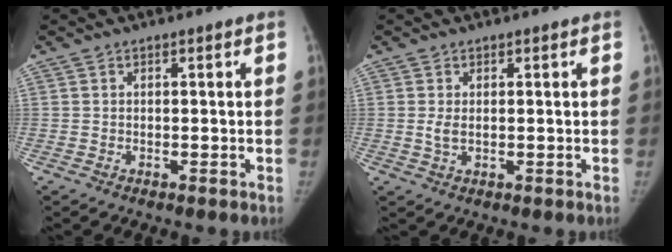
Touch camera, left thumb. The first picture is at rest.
{"total": 2.1, "force": [0.3, 1.2, 1.6], "torque": [-0.032, -0.005, 0.009]}